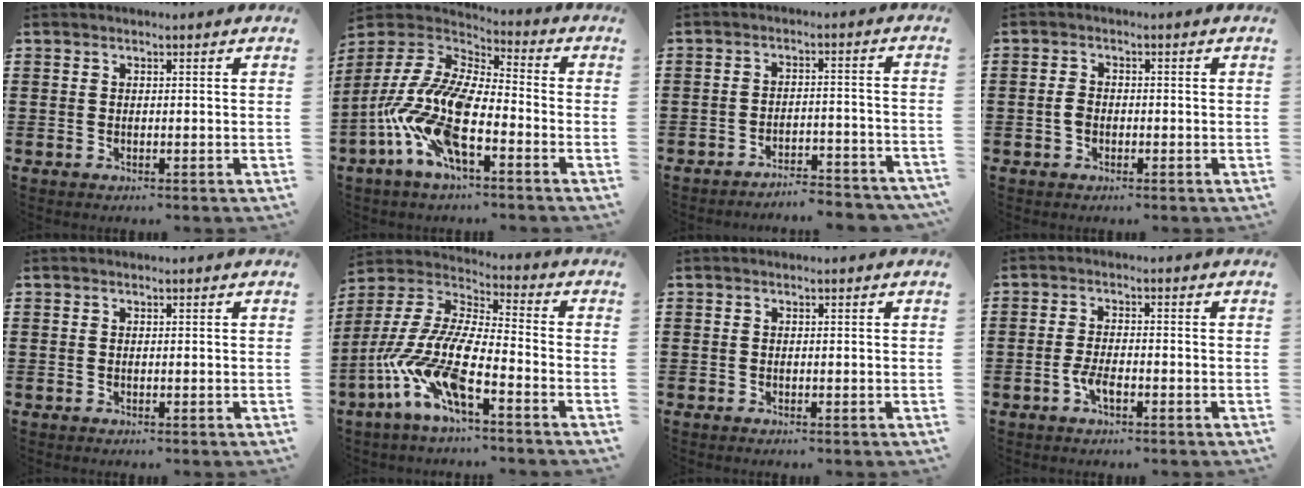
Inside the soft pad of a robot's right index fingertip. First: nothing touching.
{"total": 13.8, "force": [-6.6, 5.3, 10.9], "torque": [-0.278, -0.017, -0.143]}
{"total": 4.1, "force": [-4.1, 0.0, 0.6], "torque": [-0.016, -0.001, -0.085]}
{"total": 2.0, "force": [-0.5, 1.4, 1.4], "torque": [-0.035, 0.001, -0.011]}
{"total": 0.0}
{"total": 11.7, "force": [-7.9, 2.2, 8.4], "torque": [-0.222, -0.022, -0.170]}
{"total": 0.0}
{"total": 3.2, "force": [-1.6, 0.9, 2.6], "torque": [-0.066, -0.006, -0.034]}